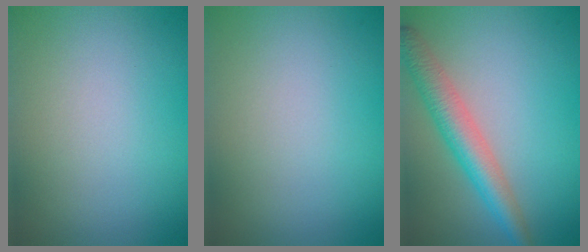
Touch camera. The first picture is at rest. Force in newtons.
{"total": 0.0}
{"total": 4.4, "press": 4.4, "slide": 0.1}